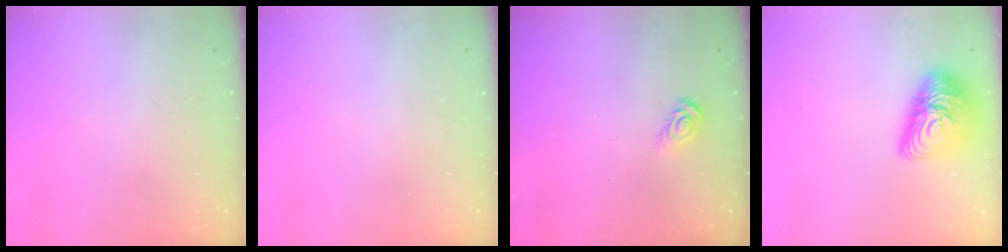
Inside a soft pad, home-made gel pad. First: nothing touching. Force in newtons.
{"total": 0.0}
{"total": 3.6, "press": 3.5, "slide": 0.3}
{"total": 16.8, "press": 16.8, "slide": 1.0}